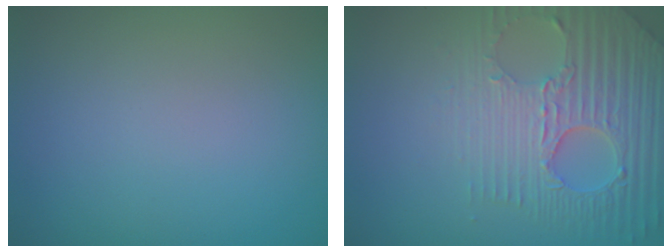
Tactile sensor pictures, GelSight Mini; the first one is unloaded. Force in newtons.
{"total": 7.3, "press": 5.4, "slide": 4.9}